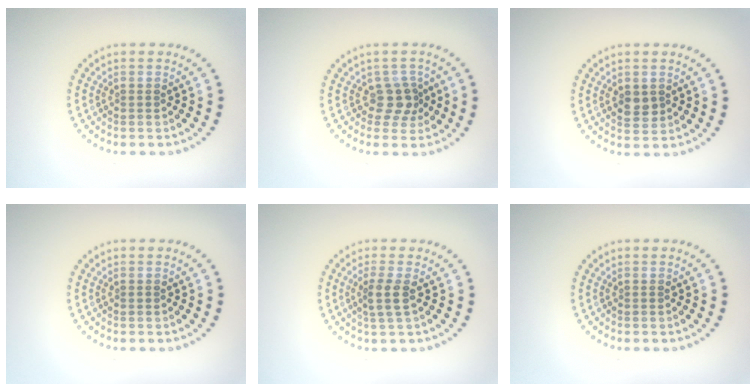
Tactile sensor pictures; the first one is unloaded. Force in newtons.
{"total": 2.4, "press": 1.8, "slide": 1.6}
{"total": 1.8, "press": 1.8, "slide": 0.1}
{"total": 0.0}
{"total": 1.9, "press": 1.6, "slide": 1.0}
{"total": 0.0}